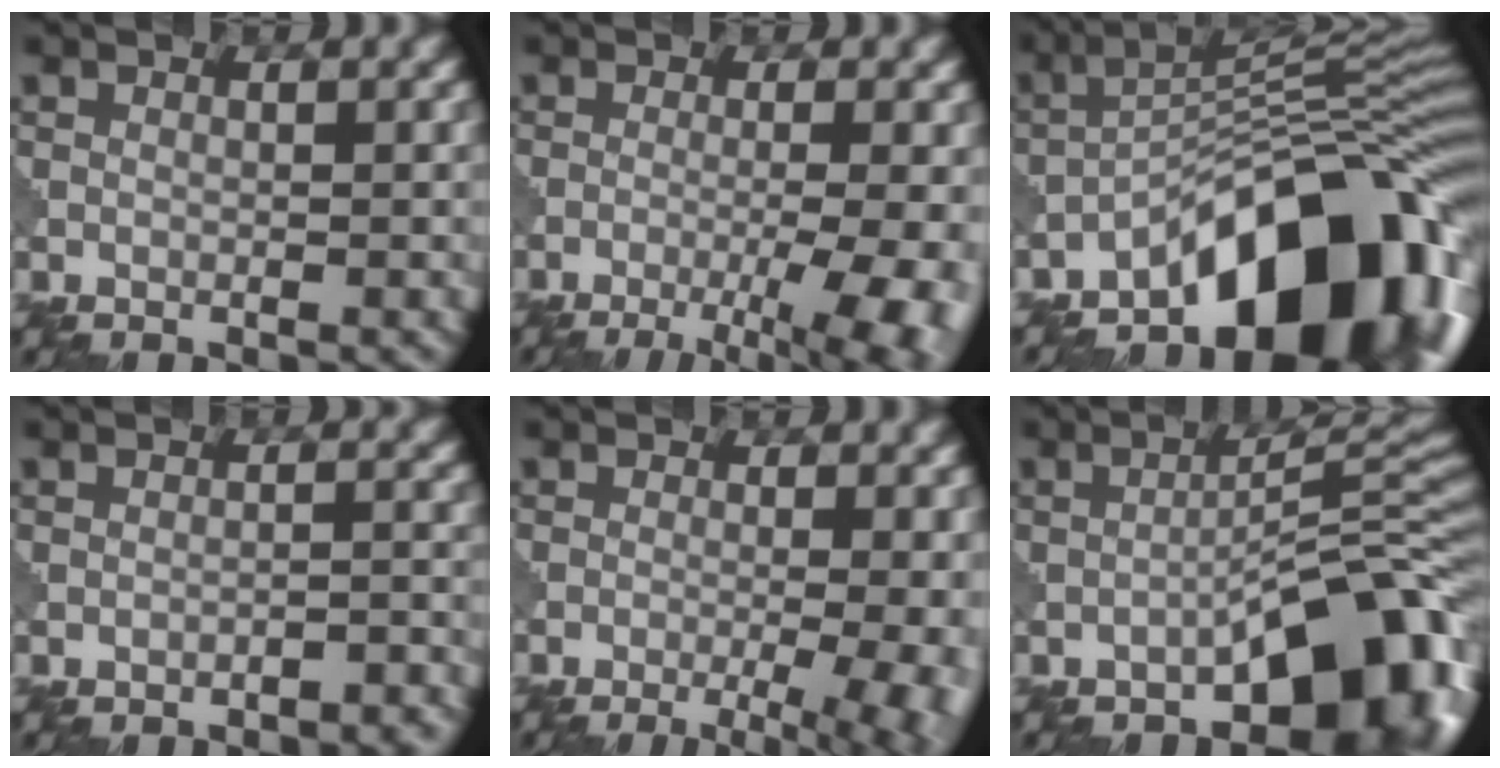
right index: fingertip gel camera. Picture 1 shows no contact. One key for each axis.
{"total": 9.9, "fx": -3.8, "fy": 3.6, "fz": 8.4, "tx": -0.089, "ty": -0.005, "tz": -0.043}
{"total": 14.7, "fx": -8.8, "fy": 5.5, "fz": 10.3, "tx": -0.127, "ty": 0.012, "tz": -0.152}
{"total": 2.1, "fx": -1.8, "fy": 0.4, "fz": 0.9, "tx": -0.008, "ty": 0.005, "tz": -0.026}
{"total": 11.2, "fx": -2.3, "fy": 5.7, "fz": 9.4, "tx": -0.070, "ty": 0.009, "tz": -0.020}
{"total": 9.1, "fx": -4.7, "fy": 3.1, "fz": 7.1, "tx": -0.082, "ty": 0.015, "tz": -0.077}